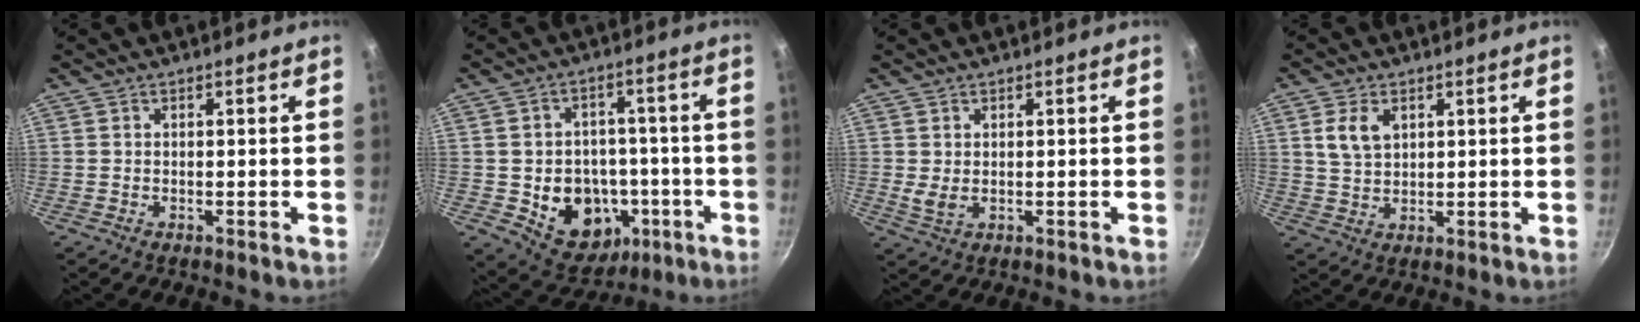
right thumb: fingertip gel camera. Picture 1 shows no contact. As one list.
[{"total": 14.5, "force": [-4.0, 11.2, 8.3], "torque": [-0.084, 0.026, -0.043]}, {"total": 2.4, "force": [0.1, 1.5, 1.9], "torque": [-0.041, -0.006, 0.009]}, {"total": 5.5, "force": [2.1, 3.6, 3.7], "torque": [-0.062, -0.006, 0.045]}]